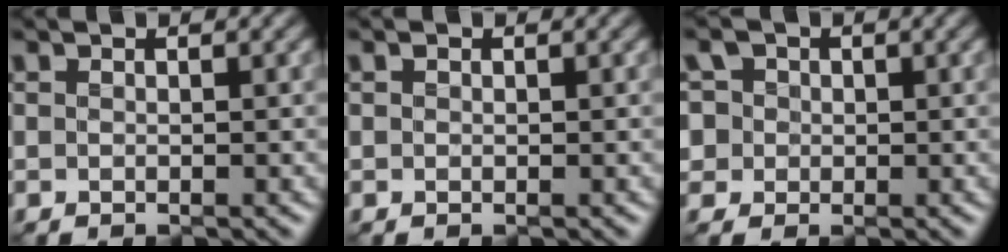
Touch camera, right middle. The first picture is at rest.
{"total": 0.0}
{"total": 4.8, "force": [1.7, 4.2, 1.7], "torque": [-0.041, 0.016, 0.015]}